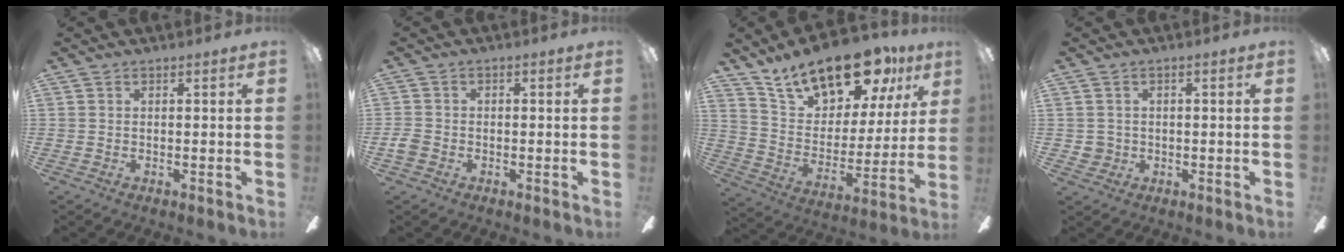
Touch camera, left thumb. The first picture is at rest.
{"total": 2.7, "force": [-1.1, 2.0, 1.4], "torque": [-0.028, 0.006, -0.022]}
{"total": 20.8, "force": [15.7, 8.8, 10.5], "torque": [-0.179, -0.099, 0.276]}
{"total": 2.8, "force": [-0.1, 2.7, 0.5], "torque": [-0.013, 0.005, -0.002]}